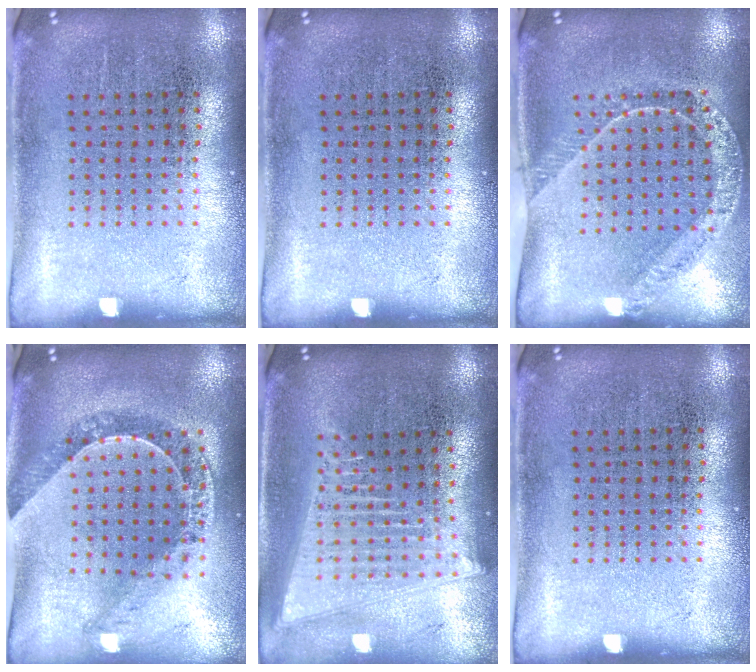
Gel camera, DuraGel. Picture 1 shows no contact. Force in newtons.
{"total": 0.0}
{"total": 1.4, "press": 1.4, "slide": 0.2}
{"total": 1.1, "press": 1.1, "slide": 0.2}
{"total": 2.1, "press": 1.8, "slide": 1.0}
{"total": 0.0}